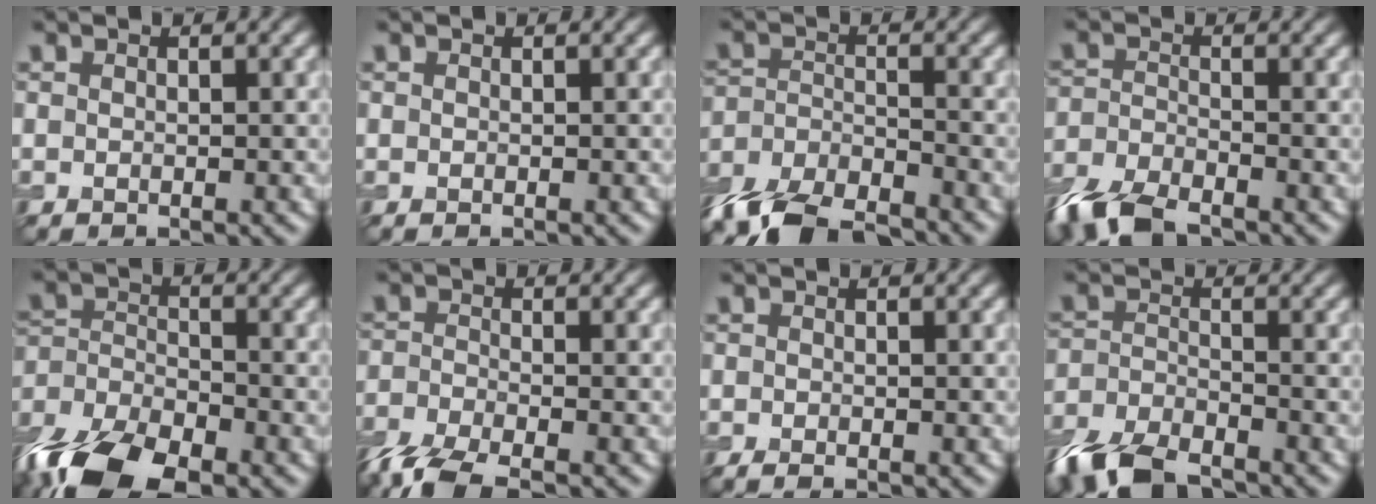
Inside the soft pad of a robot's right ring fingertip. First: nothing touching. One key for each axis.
{"total": 0.0}
{"total": 9.6, "fx": -8.1, "fy": 3.1, "fz": 4.0, "tx": -0.083, "ty": -0.033, "tz": -0.144}
{"total": 6.8, "fx": -5.3, "fy": 2.4, "fz": 3.6, "tx": -0.077, "ty": -0.019, "tz": -0.113}
{"total": 12.4, "fx": -8.9, "fy": 5.3, "fz": 6.8, "tx": -0.141, "ty": -0.037, "tz": -0.161}
{"total": 6.1, "fx": -4.5, "fy": 1.9, "fz": 3.5, "tx": -0.077, "ty": -0.022, "tz": -0.098}
{"total": 1.3, "fx": -0.9, "fy": 0.3, "fz": 0.8, "tx": -0.017, "ty": -0.006, "tz": -0.019}
{"total": 7.6, "fx": -6.0, "fy": 2.7, "fz": 3.8, "tx": -0.083, "ty": -0.021, "tz": -0.123}